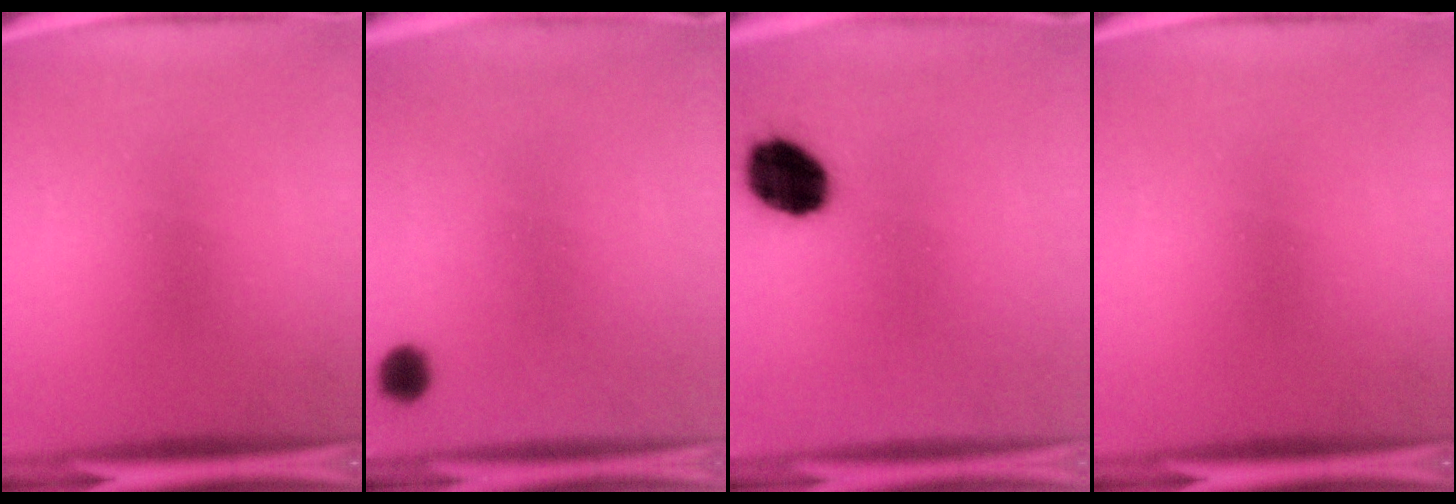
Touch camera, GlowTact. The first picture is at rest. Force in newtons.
{"total": 3.6}
{"total": 11.1}
{"total": 0.0}